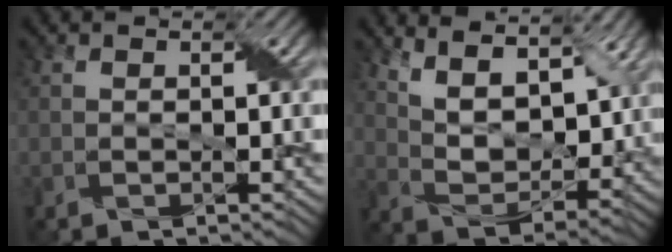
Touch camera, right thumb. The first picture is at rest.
{"total": 11.0, "force": [7.0, 5.0, 6.9], "torque": [-0.148, -0.003, 0.118]}